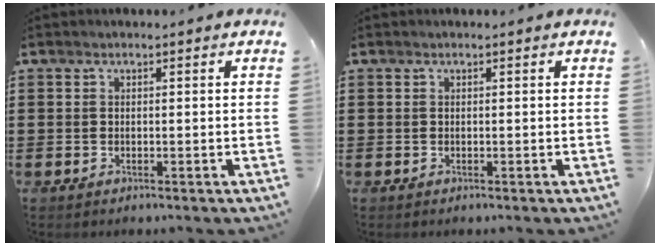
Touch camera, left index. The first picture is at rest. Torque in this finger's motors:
{"motor_torque": [0.00, 0.00, 0.00, 0.00]}